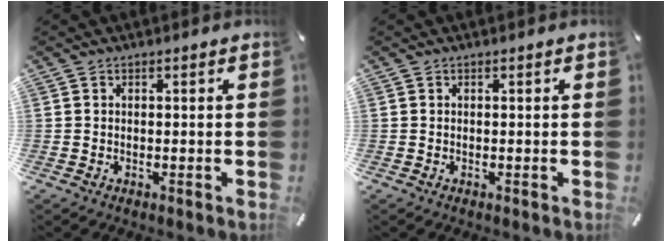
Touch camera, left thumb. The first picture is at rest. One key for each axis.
{"total": 0.0}